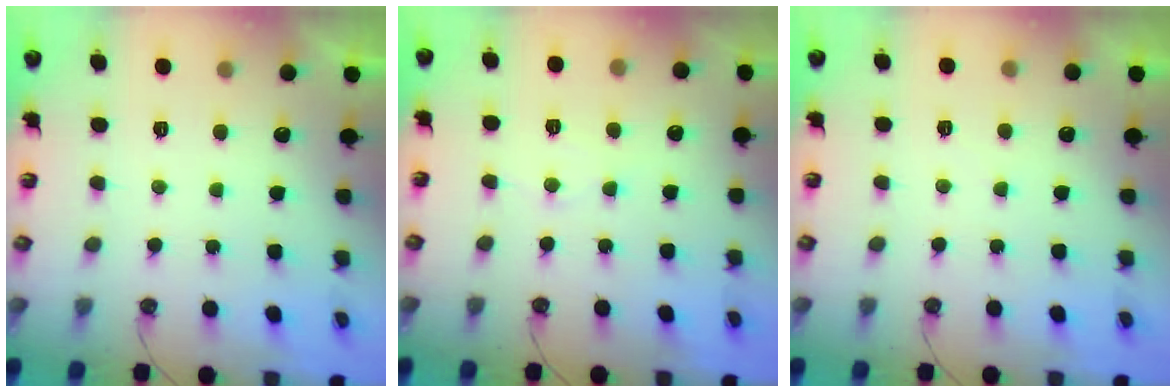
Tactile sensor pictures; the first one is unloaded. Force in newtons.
{"total": 5.2, "press": 5.2, "slide": 0.3}
{"total": 3.5, "press": 3.5, "slide": 0.5}